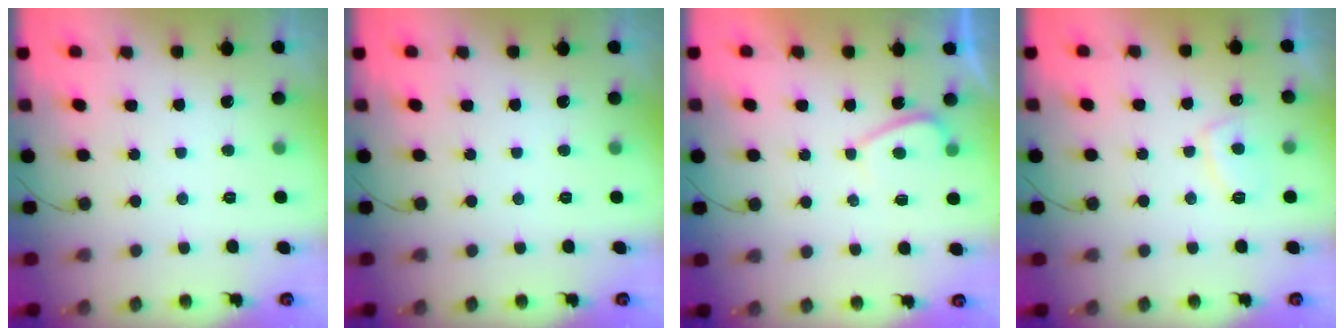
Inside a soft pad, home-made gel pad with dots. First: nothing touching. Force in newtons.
{"total": 0.0}
{"total": 1.9, "press": 1.8, "slide": 0.7}
{"total": 5.3, "press": 5.2, "slide": 0.9}